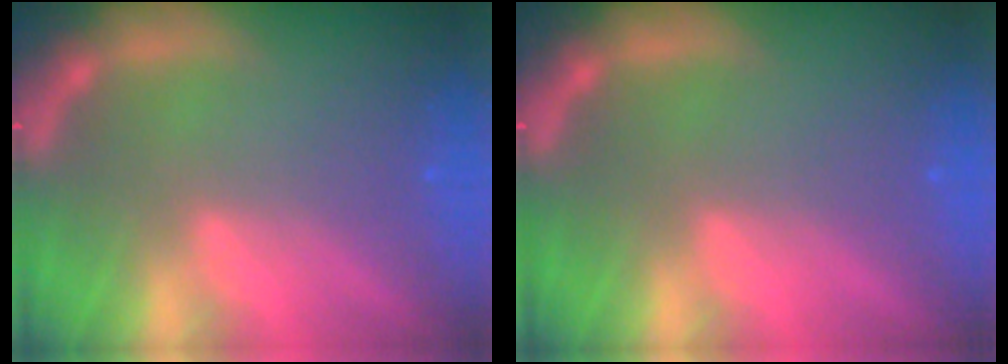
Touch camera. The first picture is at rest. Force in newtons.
{"total": 0.0}